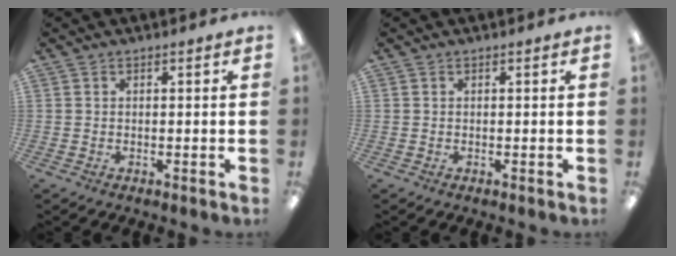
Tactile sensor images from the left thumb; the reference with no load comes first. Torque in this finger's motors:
{"motor_torque": [0.00, 0.00, -0.12, -0.12, 0.00]}